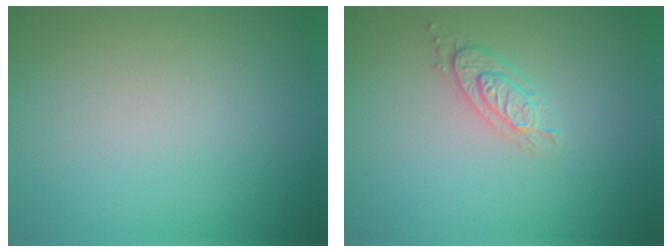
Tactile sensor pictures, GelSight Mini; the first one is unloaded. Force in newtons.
{"total": 2.0, "press": 1.9, "slide": 0.6}